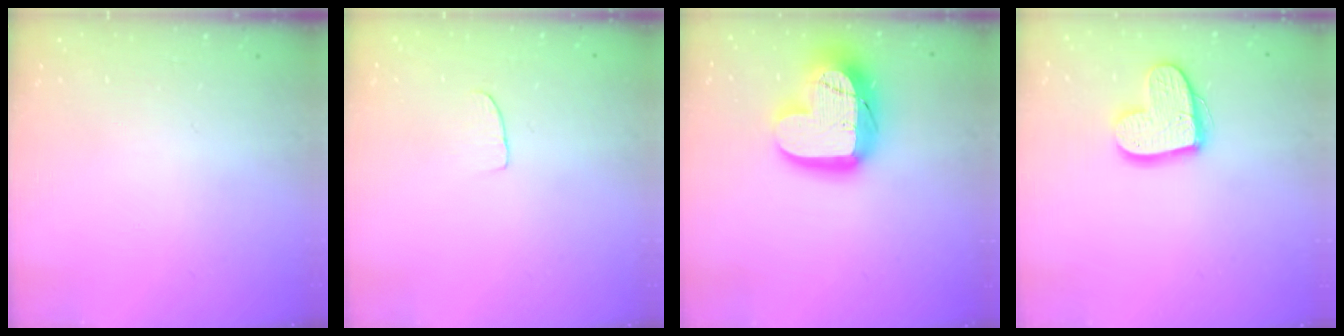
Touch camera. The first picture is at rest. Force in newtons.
{"total": 3.1, "press": 3.1, "slide": 0.2}
{"total": 20.6, "press": 20.6, "slide": 1.5}
{"total": 13.9, "press": 13.9, "slide": 0.8}